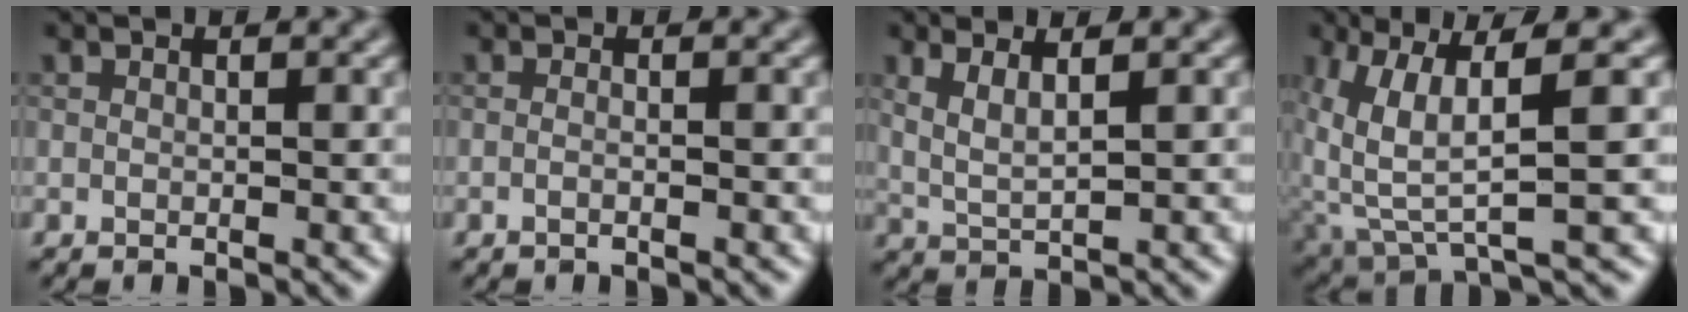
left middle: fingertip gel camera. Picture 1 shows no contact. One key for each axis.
{"total": 0.8, "fx": -0.4, "fy": 0.2, "fz": 0.6, "tx": -0.012, "ty": -0.005, "tz": -0.011}
{"total": 2.6, "fx": 1.2, "fy": 0.6, "fz": 2.2, "tx": -0.046, "ty": -0.007, "tz": 0.029}
{"total": 6.9, "fx": 2.2, "fy": 1.8, "fz": 6.3, "tx": -0.138, "ty": -0.007, "tz": 0.049}